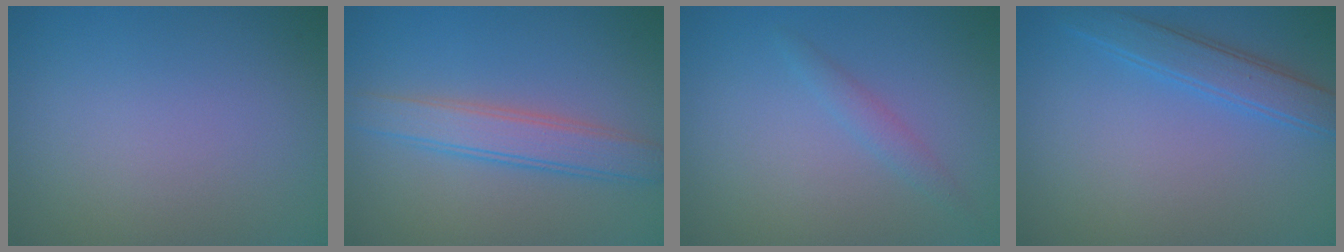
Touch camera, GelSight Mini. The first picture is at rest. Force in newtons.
{"total": 3.6, "press": 3.6, "slide": 0.1}
{"total": 1.3, "press": 1.3, "slide": 0.1}
{"total": 3.0, "press": 3.0, "slide": 0.0}